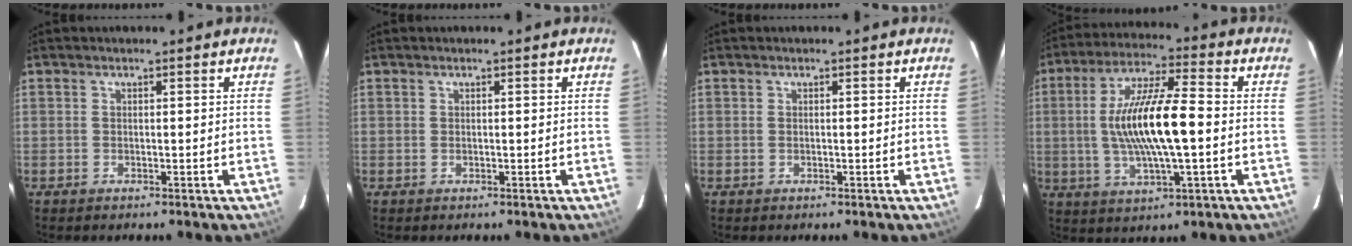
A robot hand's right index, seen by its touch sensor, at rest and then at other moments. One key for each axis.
{"total": 0.0}
{"total": 0.0}
{"total": 14.9, "fx": -0.8, "fy": 3.3, "fz": 14.5, "tx": -0.276, "ty": 0.006, "tz": -0.014}